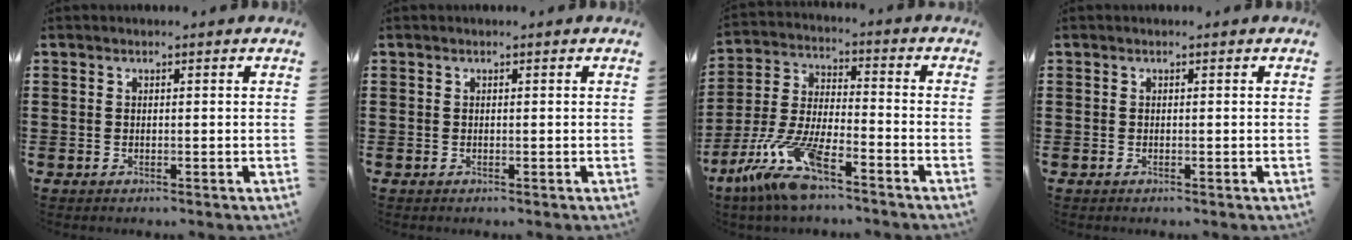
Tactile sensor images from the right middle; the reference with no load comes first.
{"total": 0.0}
{"total": 10.8, "force": [-8.0, 2.0, 7.0], "torque": [-0.165, -0.002, -0.162]}
{"total": 0.0}